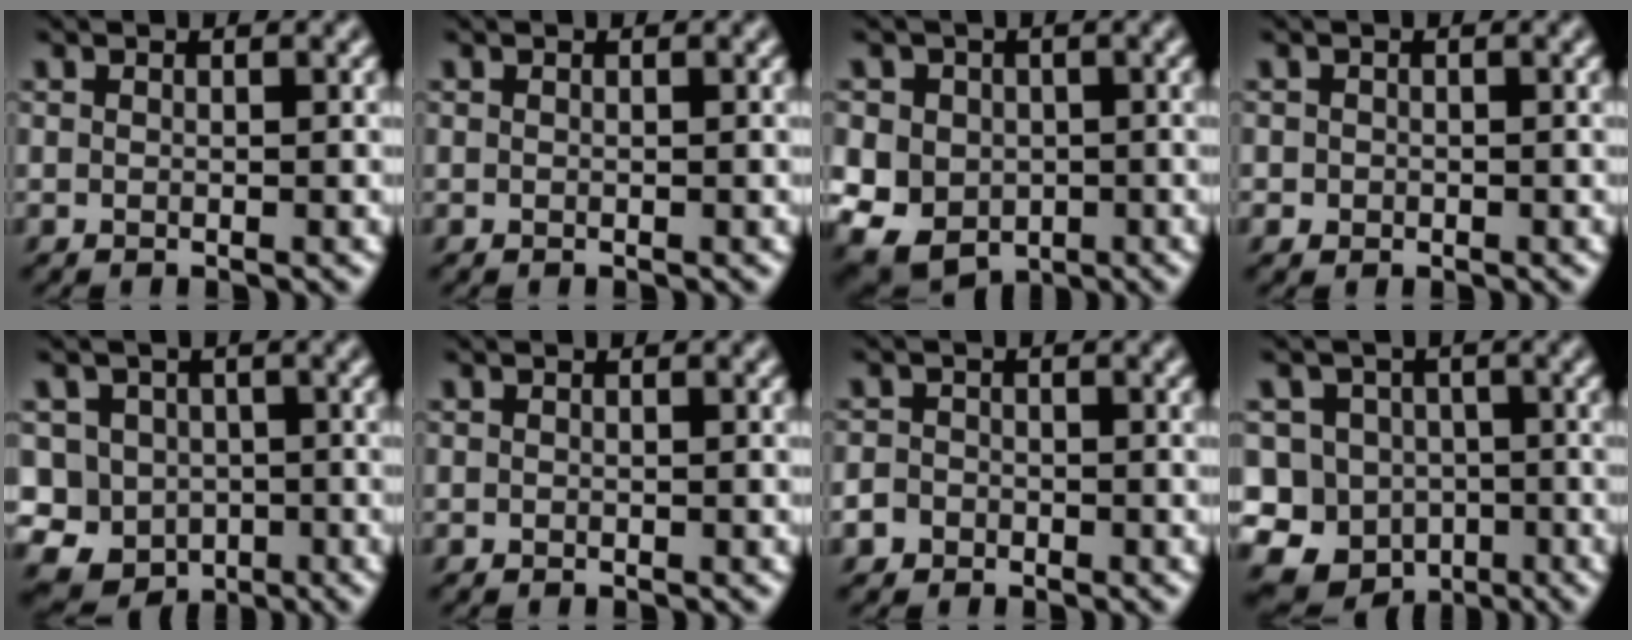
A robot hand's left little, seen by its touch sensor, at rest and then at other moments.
{"total": 0.0}
{"total": 7.1, "force": [-0.8, 6.2, 3.2], "torque": [-0.063, 0.011, -0.041]}
{"total": 0.8, "force": [-0.2, 0.8, 0.1], "torque": [0.003, -0.002, -0.004]}
{"total": 9.9, "force": [-2.1, 9.0, 3.4], "torque": [-0.072, 0.010, -0.064]}
{"total": 0.0}
{"total": 2.9, "force": [-1.6, 2.4, 0.5], "torque": [0.004, 0.002, -0.041]}
{"total": 13.5, "force": [-5.2, 11.8, 4.2], "torque": [-0.097, -0.009, -0.106]}